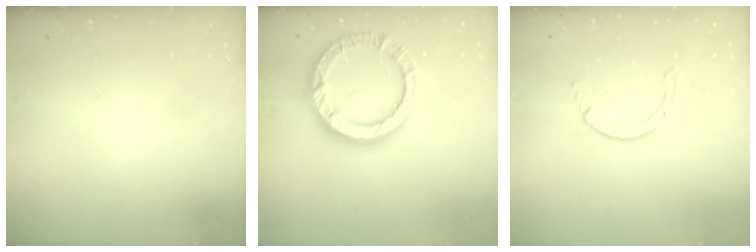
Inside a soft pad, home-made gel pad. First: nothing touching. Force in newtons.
{"total": 13.7, "press": 13.6, "slide": 1.4}
{"total": 1.4, "press": 1.4, "slide": 0.1}